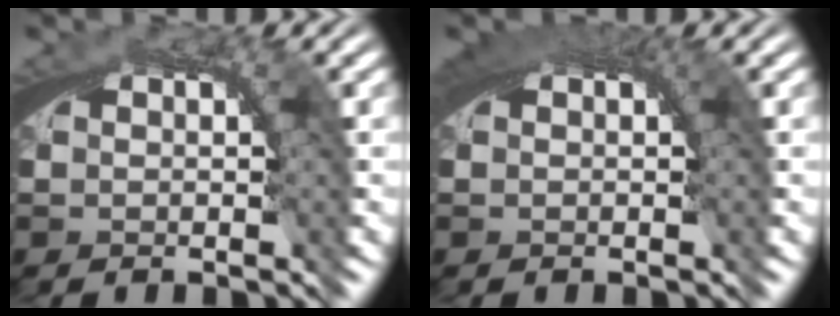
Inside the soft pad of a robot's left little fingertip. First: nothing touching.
{"total": 1.6, "force": [0.5, 1.0, 1.2], "torque": [-0.018, -0.004, 0.008]}